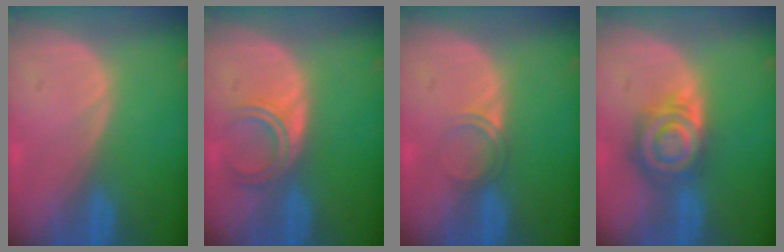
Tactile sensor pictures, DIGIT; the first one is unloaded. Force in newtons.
{"total": 4.7, "press": 4.0, "slide": 2.4}
{"total": 2.1, "press": 1.8, "slide": 1.1}
{"total": 8.1, "press": 7.1, "slide": 3.9}